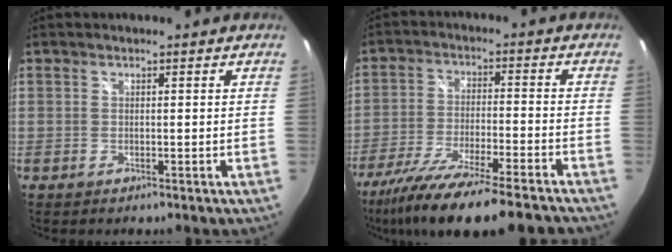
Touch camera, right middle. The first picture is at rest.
{"total": 18.2, "force": [-15.1, 1.5, 10.2], "torque": [-0.204, -0.047, -0.250]}